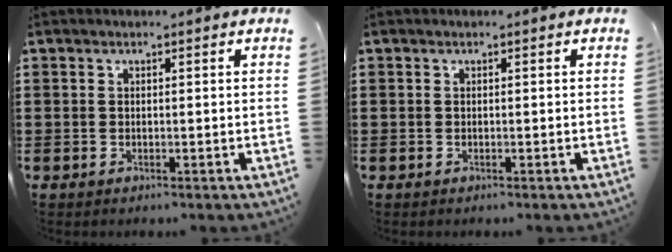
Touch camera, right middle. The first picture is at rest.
{"total": 0.0}